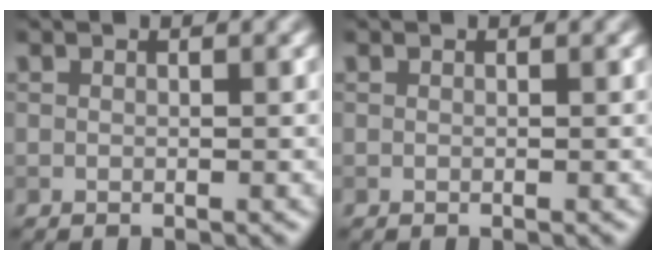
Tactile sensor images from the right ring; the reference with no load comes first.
{"total": 0.0}